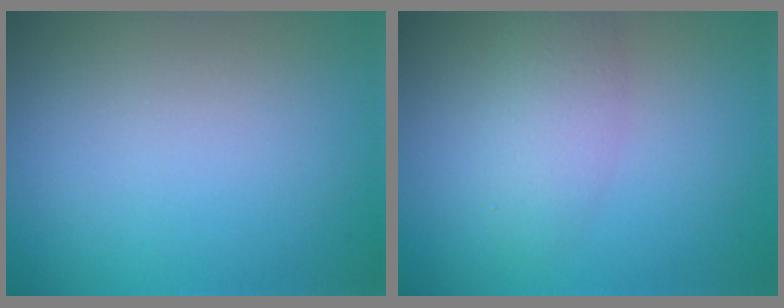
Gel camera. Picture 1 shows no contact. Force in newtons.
{"total": 2.7, "press": 2.7, "slide": 0.2}